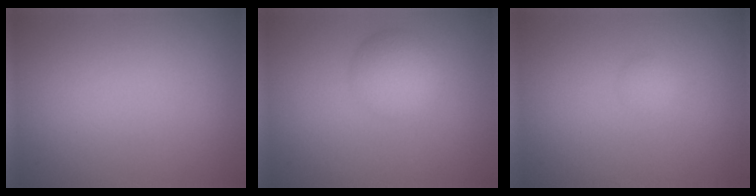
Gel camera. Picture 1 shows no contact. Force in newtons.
{"total": 3.0, "press": 3.0, "slide": 0.0}
{"total": 0.7, "press": 0.7, "slide": 0.0}